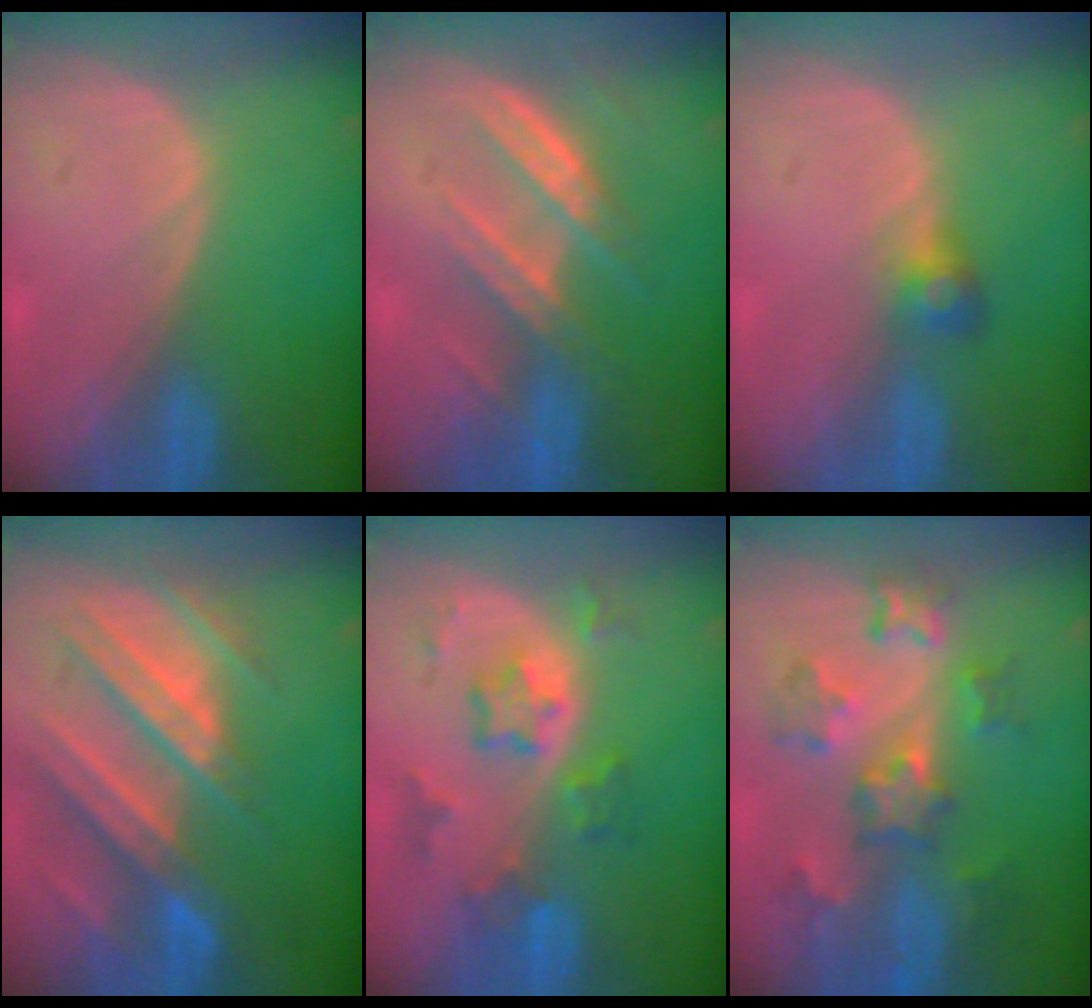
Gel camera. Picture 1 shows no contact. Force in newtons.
{"total": 7.2, "press": 6.7, "slide": 2.7}
{"total": 2.7, "press": 2.6, "slide": 0.8}
{"total": 11.2, "press": 9.9, "slide": 5.2}
{"total": 7.2, "press": 6.4, "slide": 3.2}
{"total": 8.3, "press": 7.9, "slide": 2.5}